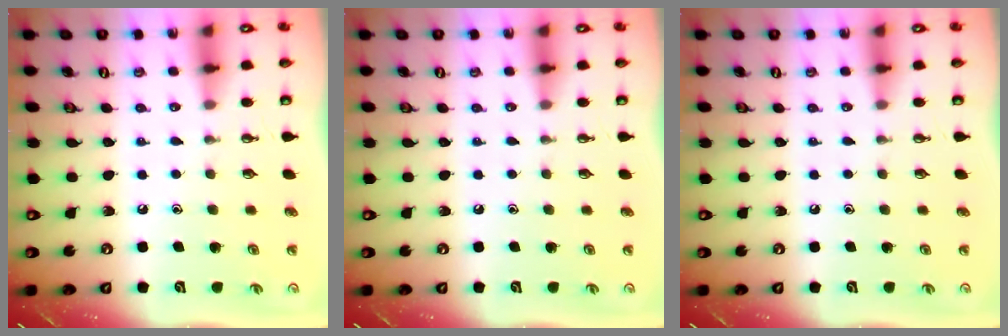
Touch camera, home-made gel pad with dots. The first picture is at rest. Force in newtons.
{"total": 0.0}
{"total": 0.0}